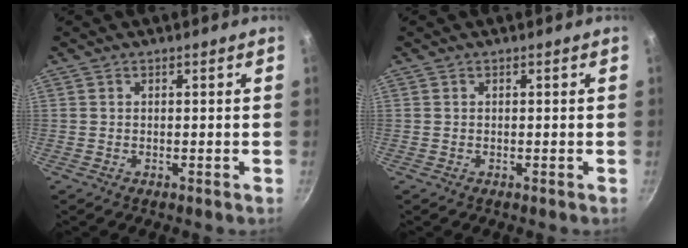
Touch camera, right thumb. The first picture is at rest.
{"total": 0.0}